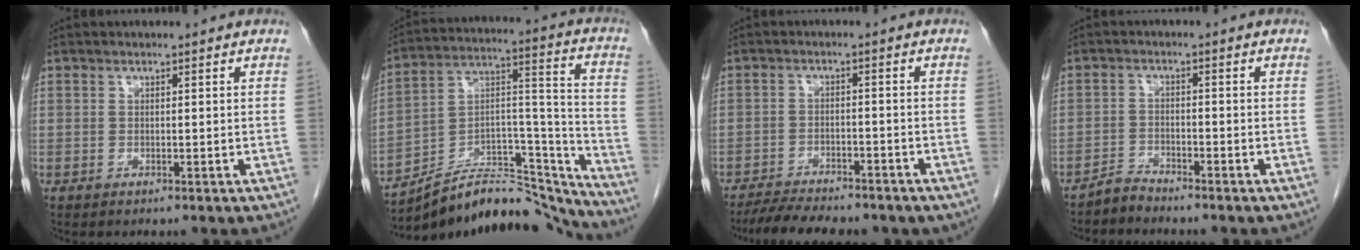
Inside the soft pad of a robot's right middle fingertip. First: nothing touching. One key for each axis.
{"total": 20.2, "fx": -19.4, "fy": 3.3, "fz": 4.6, "tx": -0.073, "ty": 0.052, "tz": -0.312}
{"total": 10.2, "fx": -8.7, "fy": 2.7, "fz": 4.5, "tx": -0.073, "ty": -0.005, "tz": -0.125}
{"total": 2.2, "fx": -2.2, "fy": 0.0, "fz": -0.3, "tx": 0.012, "ty": -0.008, "tz": -0.043}